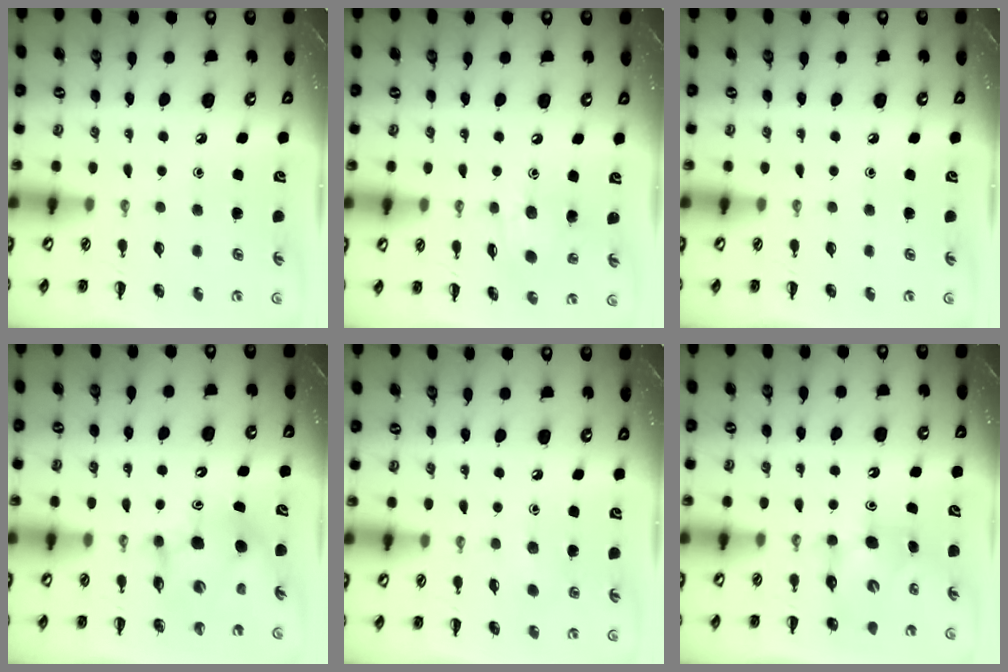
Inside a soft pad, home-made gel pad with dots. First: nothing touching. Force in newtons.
{"total": 7.3, "press": 7.3, "slide": 0.7}
{"total": 0.0}
{"total": 8.0, "press": 7.8, "slide": 2.0}
{"total": 5.0, "press": 4.9, "slide": 1.1}
{"total": 6.2, "press": 6.1, "slide": 0.7}